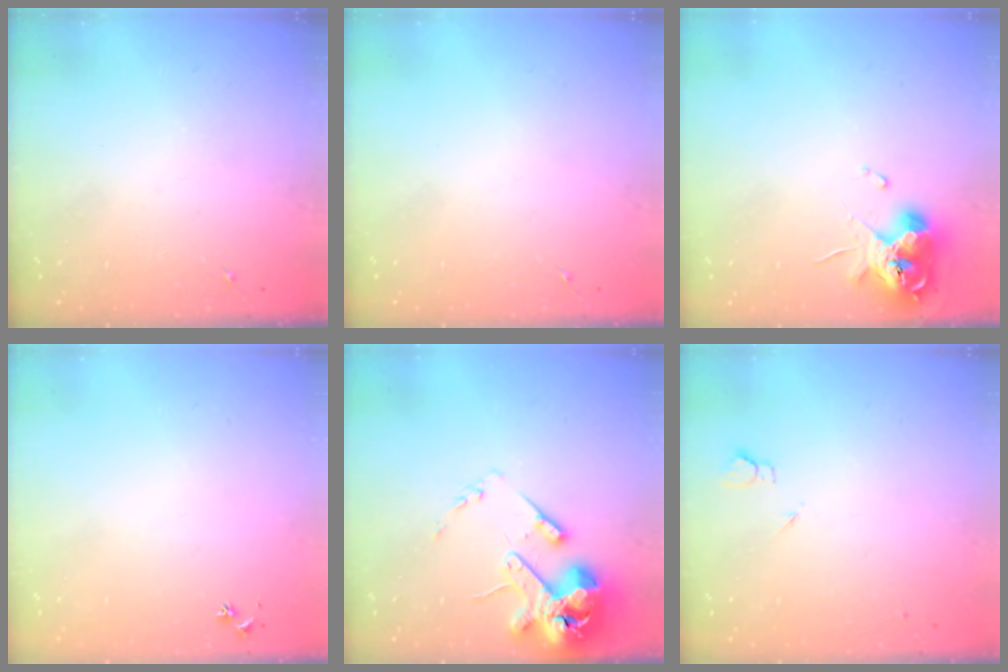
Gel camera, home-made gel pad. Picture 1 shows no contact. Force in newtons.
{"total": 0.0}
{"total": 11.4, "press": 11.3, "slide": 1.8}
{"total": 2.5, "press": 2.5, "slide": 0.3}
{"total": 15.9, "press": 15.7, "slide": 2.5}
{"total": 2.7, "press": 2.6, "slide": 0.3}